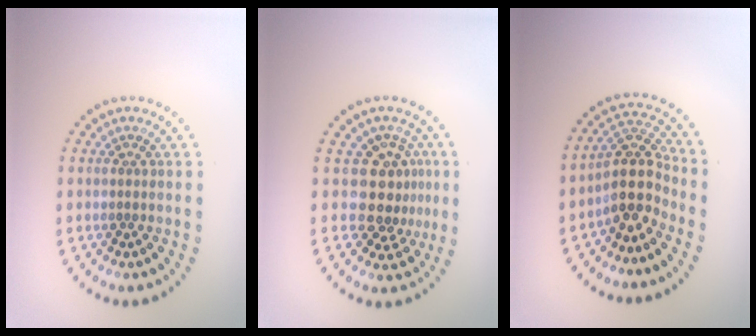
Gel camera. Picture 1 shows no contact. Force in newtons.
{"total": 3.8, "press": 3.0, "slide": 2.3}
{"total": 4.2, "press": 3.4, "slide": 2.4}